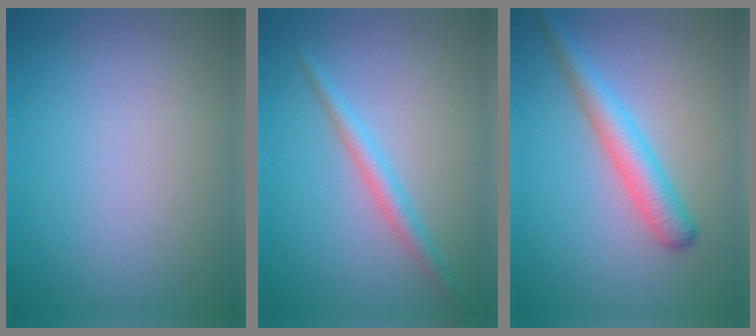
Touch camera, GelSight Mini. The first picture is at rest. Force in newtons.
{"total": 2.0, "press": 2.0, "slide": 0.1}
{"total": 3.4, "press": 3.4, "slide": 0.1}